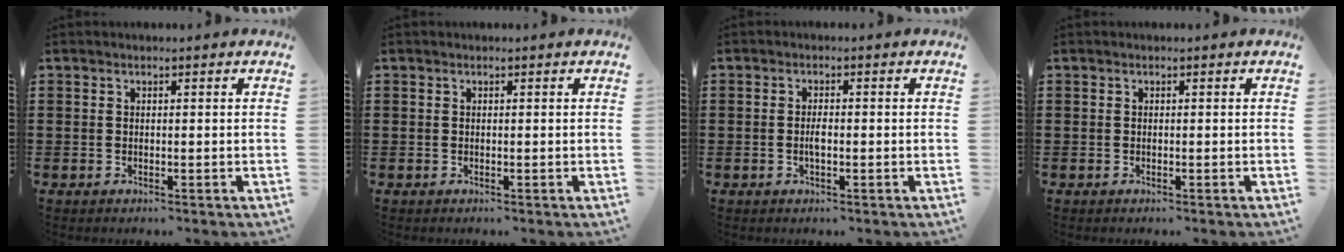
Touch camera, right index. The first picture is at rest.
{"total": 0.0}
{"total": 1.8, "force": [-0.3, 0.5, 1.7], "torque": [-0.034, 0.000, -0.006]}
{"total": 0.0}